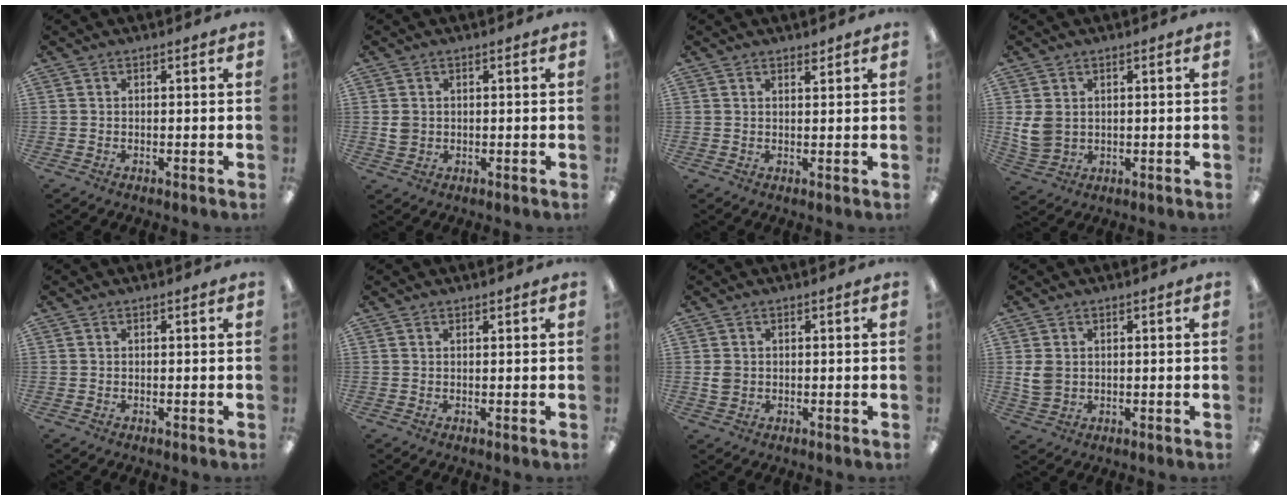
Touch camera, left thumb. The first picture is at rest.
{"total": 2.6, "force": [0.3, 2.3, 1.2], "torque": [-0.016, 0.001, 0.003]}
{"total": 1.2, "force": [1.1, 0.3, 0.4], "torque": [-0.008, -0.001, 0.020]}
{"total": 5.8, "force": [1.5, 4.6, 3.2], "torque": [-0.069, 0.000, 0.031]}
{"total": 0.0}
{"total": 0.7, "force": [0.6, 0.2, 0.2], "torque": [-0.005, 0.001, 0.011]}
{"total": 2.4, "force": [0.1, 2.0, 1.4], "torque": [-0.024, 0.005, 0.001]}
{"total": 4.2, "force": [0.8, 3.3, 2.5], "torque": [-0.055, 0.003, 0.017]}